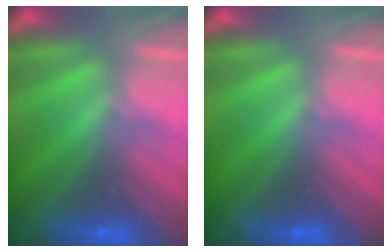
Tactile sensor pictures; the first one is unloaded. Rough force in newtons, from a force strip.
{"total": 0.0}